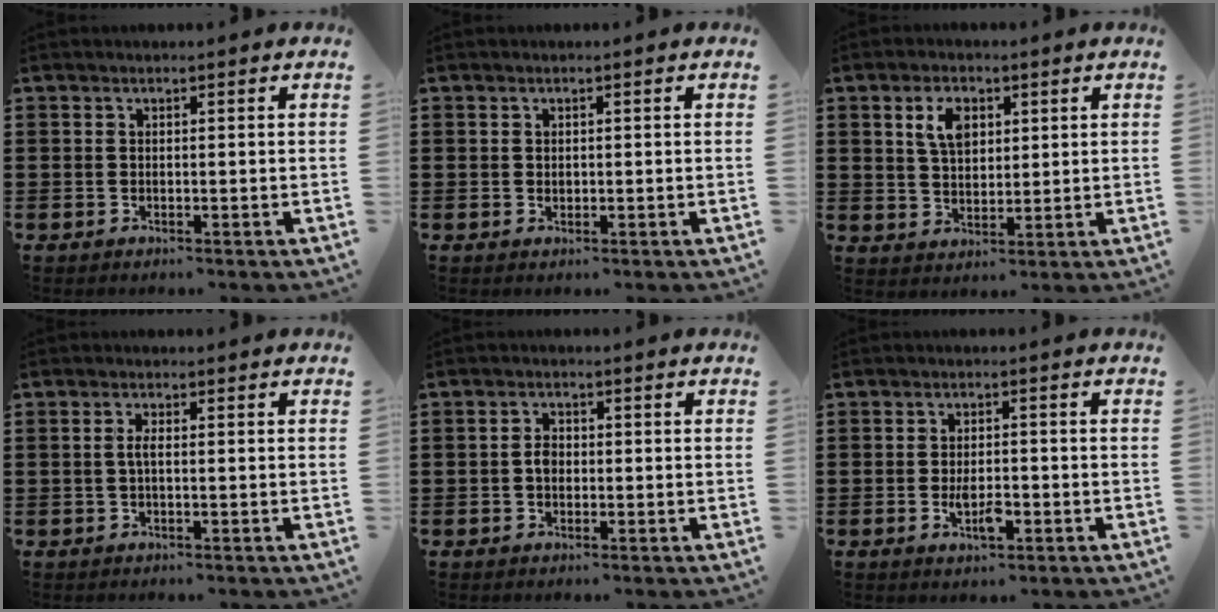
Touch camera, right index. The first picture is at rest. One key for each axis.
{"total": 0.6, "fx": 0.1, "fy": 0.5, "fz": 0.3, "tx": -0.007, "ty": 0.003, "tz": 0.001}
{"total": 5.2, "fx": 2.1, "fy": 3.0, "fz": 3.7, "tx": -0.077, "ty": 0.010, "tz": 0.035}
{"total": 1.7, "fx": -0.2, "fy": 0.3, "fz": 1.7, "tx": -0.039, "ty": -0.003, "tz": -0.006}
{"total": 2.0, "fx": -0.3, "fy": 1.3, "fz": 1.4, "tx": -0.028, "ty": 0.005, "tz": -0.007}
{"total": 4.2, "fx": -1.3, "fy": 1.7, "fz": 3.7, "tx": -0.070, "ty": 0.003, "tz": -0.024}